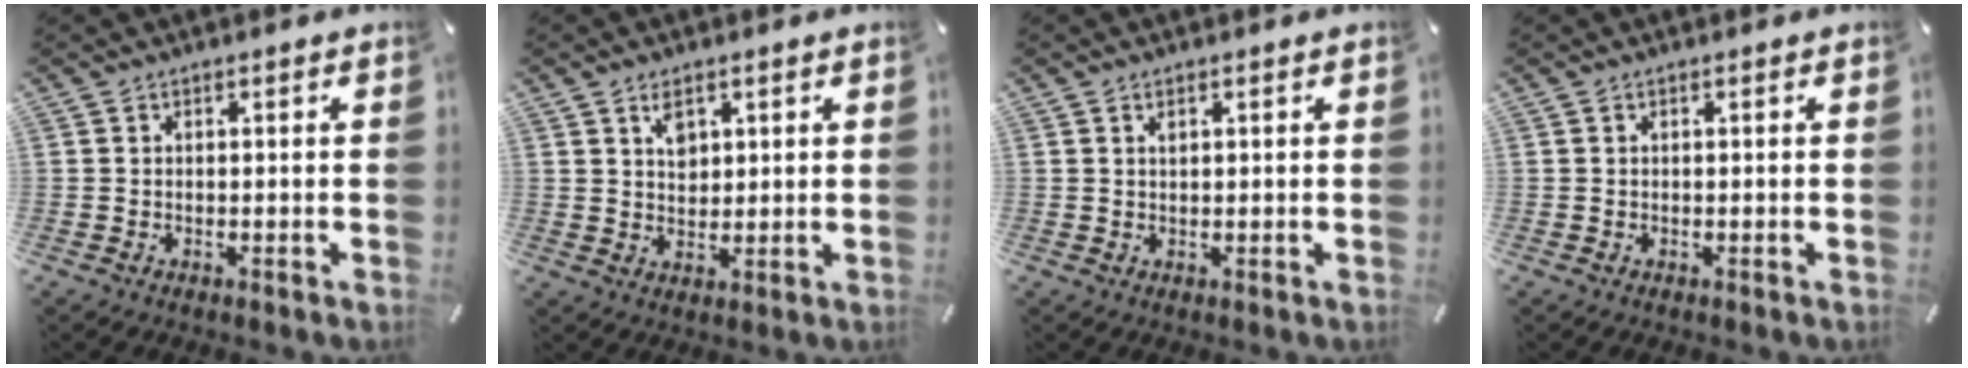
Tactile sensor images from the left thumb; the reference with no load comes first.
{"total": 4.2, "force": [2.2, 3.0, 2.1], "torque": [-0.023, -0.005, 0.035]}
{"total": 1.1, "force": [0.5, 0.5, 0.9], "torque": [-0.017, 0.002, 0.008]}
{"total": 0.0}